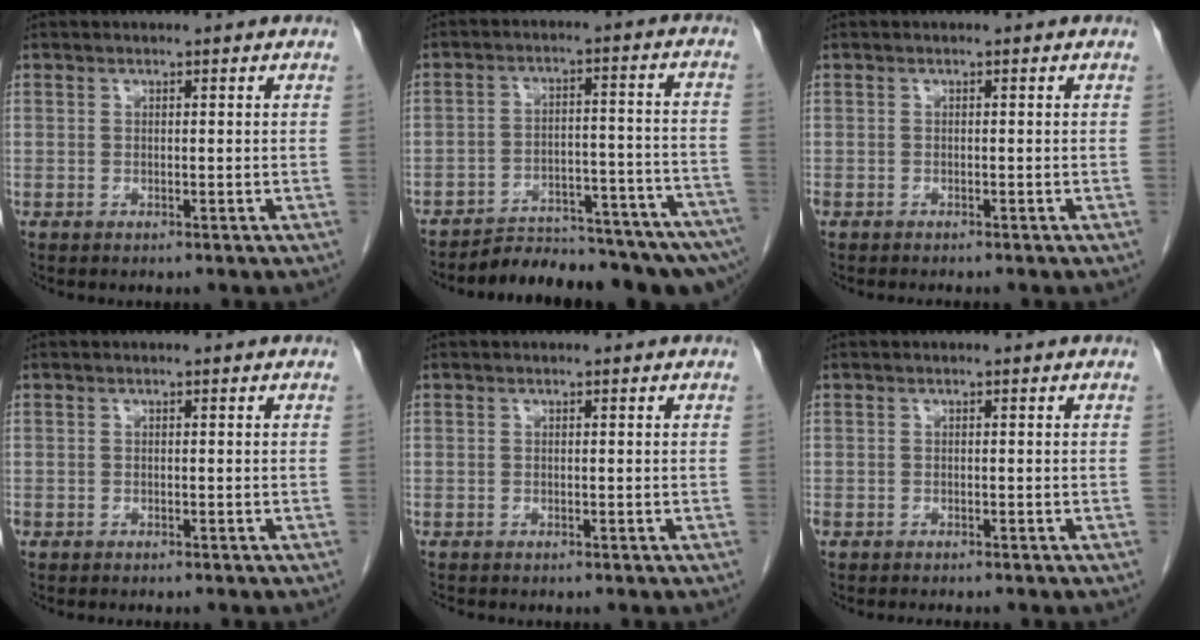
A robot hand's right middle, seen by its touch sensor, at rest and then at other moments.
{"total": 16.8, "force": [-15.2, 2.1, 6.6], "torque": [-0.057, 0.024, -0.207]}
{"total": 2.3, "force": [-2.0, 0.7, 1.0], "torque": [-0.018, -0.006, -0.027]}
{"total": 2.3, "force": [-1.9, 0.9, 0.9], "torque": [-0.018, -0.006, -0.026]}
{"total": 0.6, "force": [-0.6, 0.0, 0.1], "torque": [-0.011, -0.004, -0.013]}
{"total": 3.1, "force": [-2.7, 0.9, 1.3], "torque": [-0.023, -0.008, -0.039]}